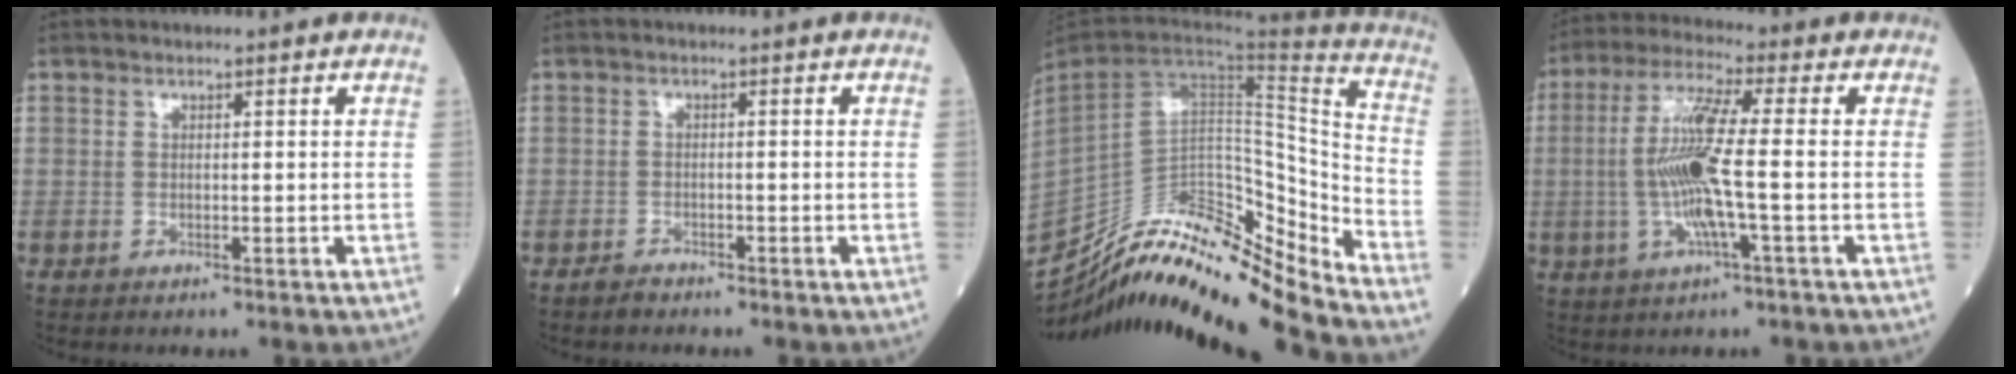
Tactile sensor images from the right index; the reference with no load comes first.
{"total": 1.3, "force": [-1.2, 0.4, 0.1], "torque": [-0.003, 0.000, -0.022]}
{"total": 22.8, "force": [-20.9, 2.1, 8.9], "torque": [-0.174, 0.024, -0.343]}
{"total": 10.6, "force": [-1.1, 0.4, 10.6], "torque": [-0.219, 0.005, -0.029]}